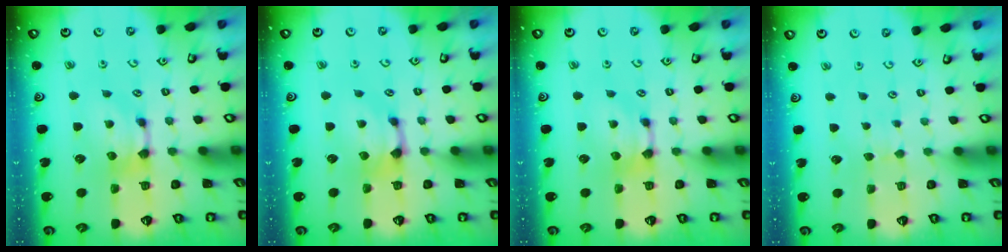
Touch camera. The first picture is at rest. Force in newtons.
{"total": 1.0, "press": 0.4, "slide": 1.0}
{"total": 0.0}
{"total": 2.8, "press": 2.8, "slide": 0.2}